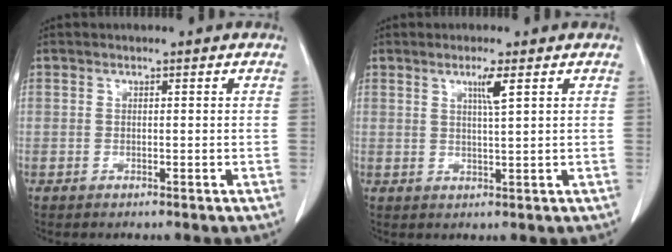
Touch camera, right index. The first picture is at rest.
{"total": 2.8, "force": [1.3, -0.4, 2.5], "torque": [-0.046, -0.005, 0.024]}